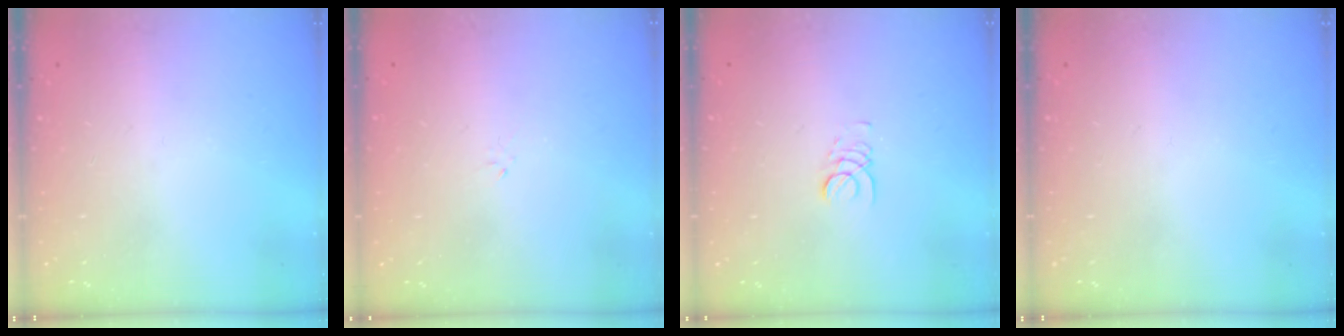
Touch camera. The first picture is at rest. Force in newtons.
{"total": 0.0}
{"total": 3.4, "press": 3.4, "slide": 0.3}
{"total": 0.0}